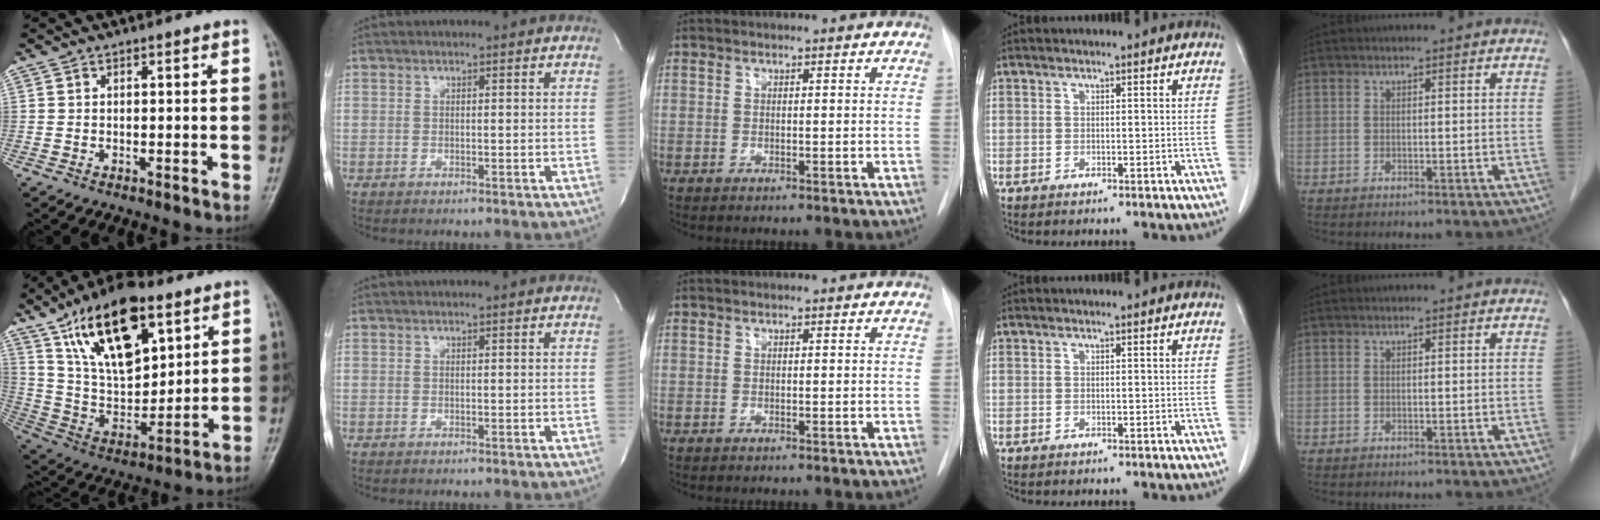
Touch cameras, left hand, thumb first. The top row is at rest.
{"thumb": {"total": 22.2, "force": [11.7, 10.8, 15.5], "torque": [-0.231, -0.045, 0.217]}}